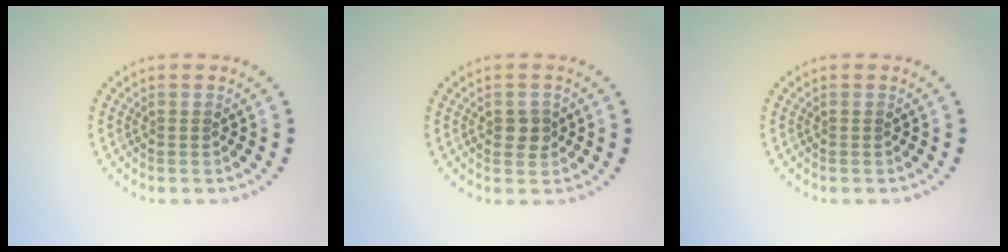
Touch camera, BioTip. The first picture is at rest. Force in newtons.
{"total": 1.7, "press": 1.6, "slide": 0.2}
{"total": 0.0}